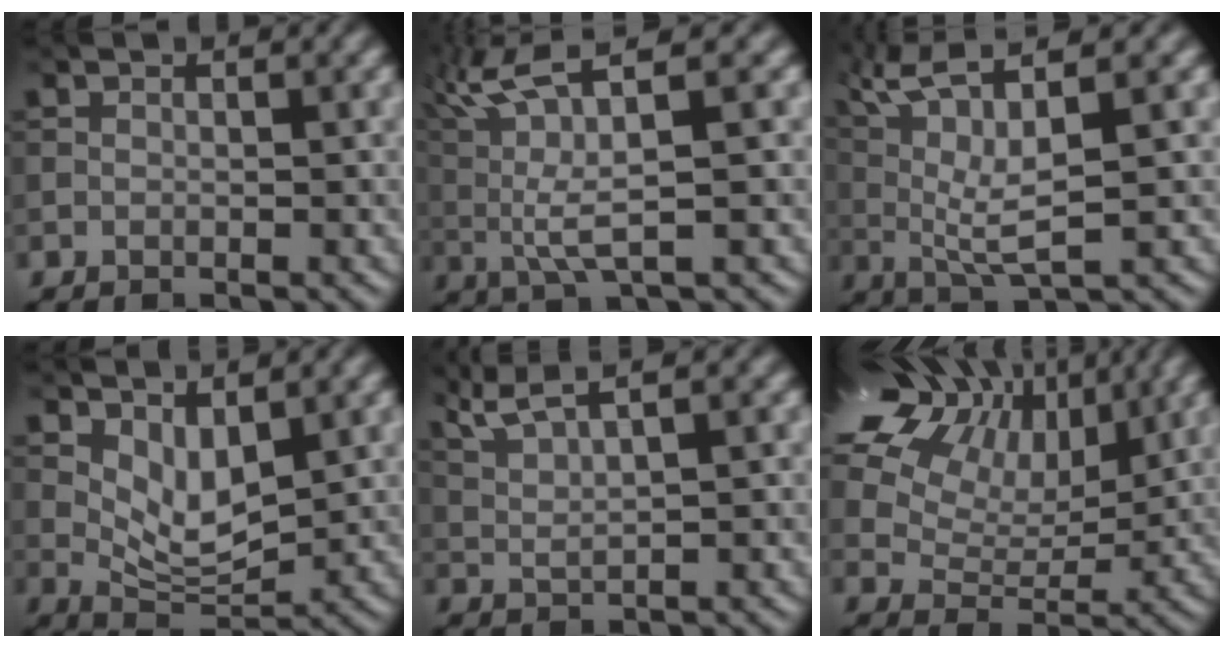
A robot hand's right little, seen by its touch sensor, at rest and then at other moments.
{"total": 6.3, "force": [2.0, 1.0, 5.9], "torque": [-0.143, 0.012, 0.060]}
{"total": 6.9, "force": [2.5, 1.3, 6.3], "torque": [-0.142, 0.022, 0.071]}
{"total": 3.0, "force": [1.0, 1.1, 2.6], "torque": [-0.062, -0.009, 0.041]}
{"total": 4.2, "force": [2.9, 0.4, 2.9], "torque": [-0.075, 0.019, 0.062]}
{"total": 14.6, "force": [8.2, 9.3, 7.7], "torque": [-0.187, 0.057, 0.158]}